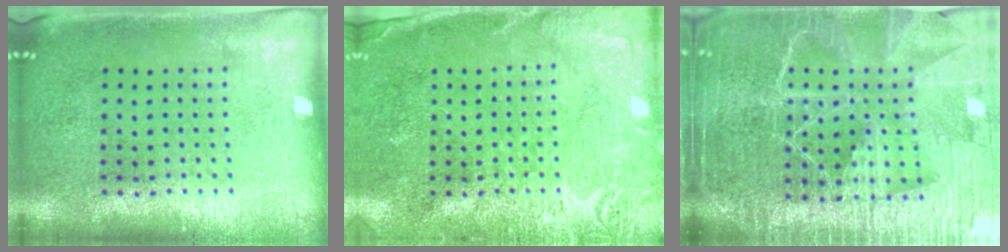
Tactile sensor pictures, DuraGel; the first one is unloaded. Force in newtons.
{"total": 2.7, "press": 2.7, "slide": 0.4}
{"total": 6.1, "press": 5.3, "slide": 2.9}